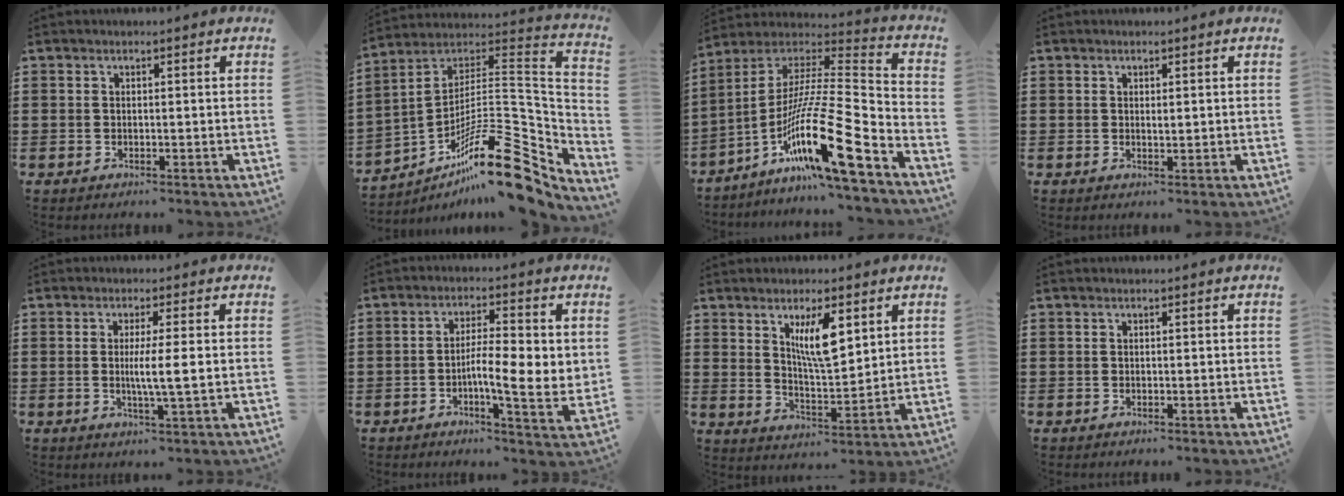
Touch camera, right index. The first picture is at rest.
{"total": 19.1, "force": [-11.3, 5.0, 14.6], "torque": [-0.226, 0.028, -0.200]}
{"total": 18.5, "force": [-10.6, 2.2, 15.1], "torque": [-0.283, 0.003, -0.194]}
{"total": 0.8, "force": [0.3, 0.4, 0.6], "torque": [-0.012, 0.004, 0.005]}
{"total": 4.3, "force": [0.0, -0.1, 4.3], "torque": [-0.077, -0.007, -0.003]}
{"total": 6.7, "force": [-0.5, 1.7, 6.4], "torque": [-0.110, -0.004, -0.013]}
{"total": 7.5, "force": [3.4, 2.2, 6.3], "torque": [-0.115, -0.001, 0.055]}
{"total": 0.0}